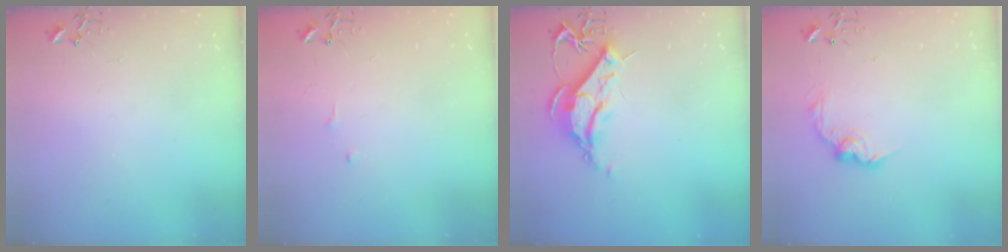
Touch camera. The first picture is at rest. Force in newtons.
{"total": 6.0, "press": 6.0, "slide": 0.7}
{"total": 11.3, "press": 11.2, "slide": 1.4}
{"total": 9.6, "press": 9.6, "slide": 0.4}